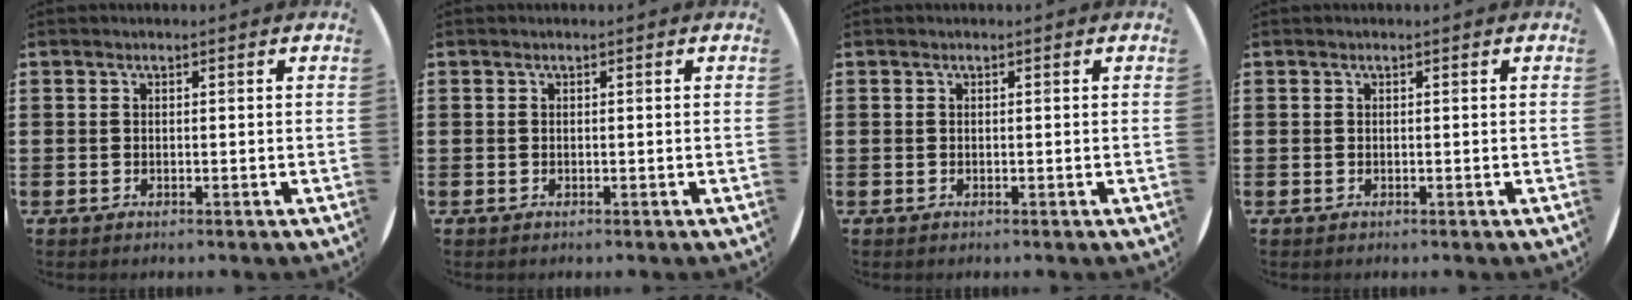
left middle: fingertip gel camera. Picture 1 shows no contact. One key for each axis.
{"total": 0.0}
{"total": 0.0}
{"total": 0.0}